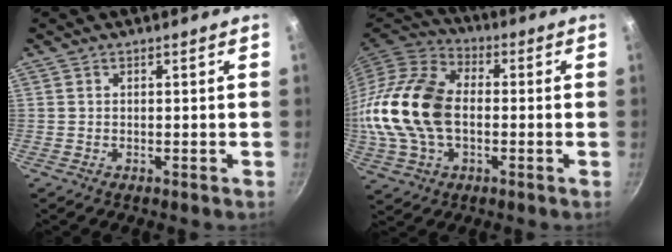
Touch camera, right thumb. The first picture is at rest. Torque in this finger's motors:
{"motor_torque": [2.38, 2.45, 0.93, 0.03, 0.34]}